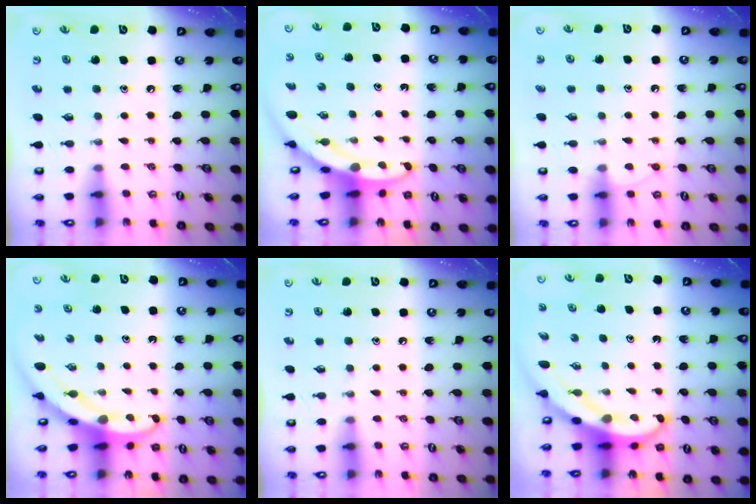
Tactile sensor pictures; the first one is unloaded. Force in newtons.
{"total": 3.1, "press": 3.1, "slide": 0.2}
{"total": 4.9, "press": 4.9, "slide": 0.5}
{"total": 3.9, "press": 3.8, "slide": 0.6}
{"total": 0.0}
{"total": 5.3, "press": 5.2, "slide": 0.7}